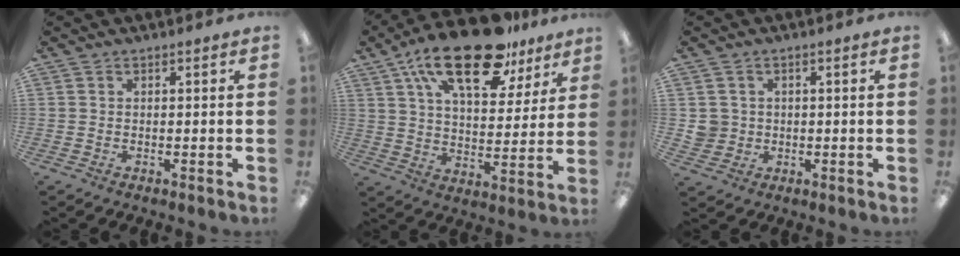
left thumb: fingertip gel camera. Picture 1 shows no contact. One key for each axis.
{"total": 22.6, "fx": 14.9, "fy": 9.6, "fz": 14.0, "tx": -0.234, "ty": -0.070, "tz": 0.252}
{"total": 3.7, "fx": 0.5, "fy": 3.6, "fz": 0.2, "tx": -0.005, "ty": 0.005, "tz": 0.008}